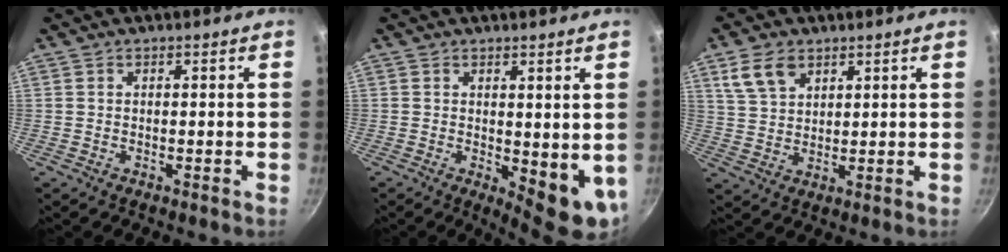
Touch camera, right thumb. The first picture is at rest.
{"total": 7.8, "force": [0.8, 3.4, 6.9], "torque": [-0.074, -0.017, 0.019]}
{"total": 7.1, "force": [3.9, 4.5, 3.9], "torque": [-0.059, -0.009, 0.081]}